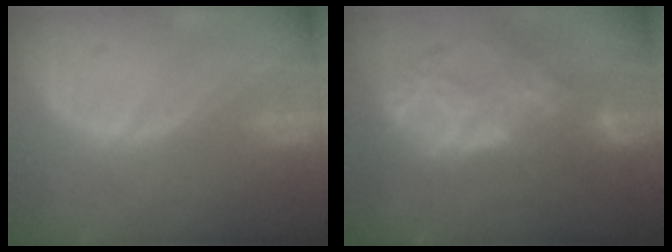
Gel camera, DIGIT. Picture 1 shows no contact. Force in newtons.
{"total": 9.2, "press": 7.9, "slide": 4.8}